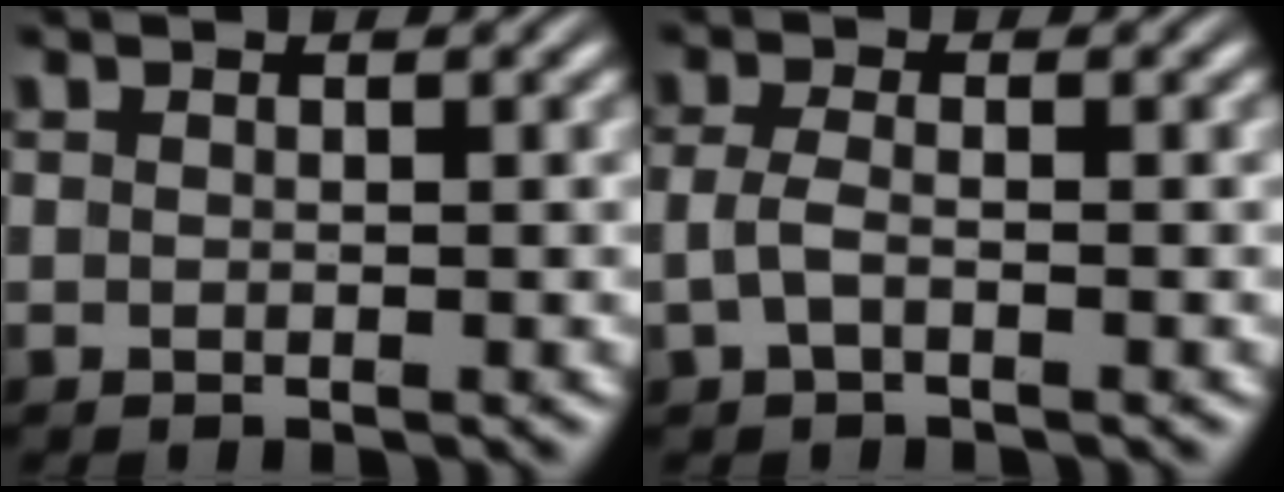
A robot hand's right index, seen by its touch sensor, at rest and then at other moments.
{"total": 2.0, "force": [-0.7, 1.0, 1.6], "torque": [-0.045, -0.011, -0.007]}